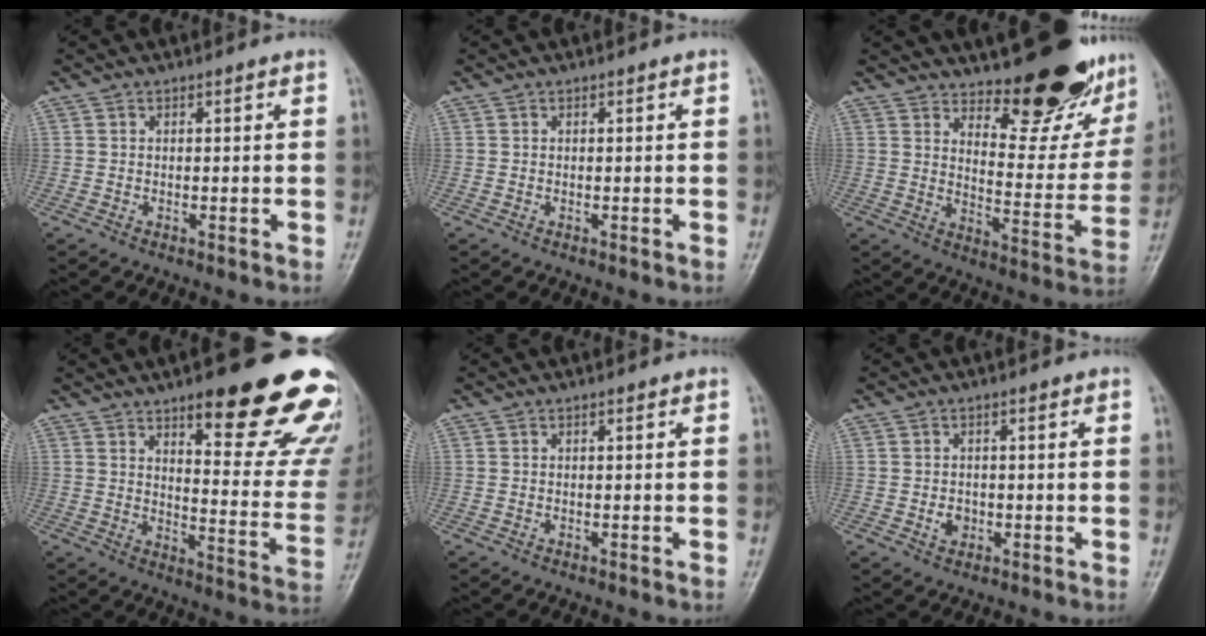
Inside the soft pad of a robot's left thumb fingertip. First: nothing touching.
{"total": 0.0}
{"total": 19.7, "force": [15.6, 6.4, 10.1], "torque": [-0.093, -0.130, 0.210]}
{"total": 24.6, "force": [14.8, 6.7, 18.4], "torque": [-0.198, -0.075, 0.198]}
{"total": 0.0}
{"total": 2.4, "force": [-0.5, 1.9, 1.2], "torque": [-0.010, 0.002, -0.006]}